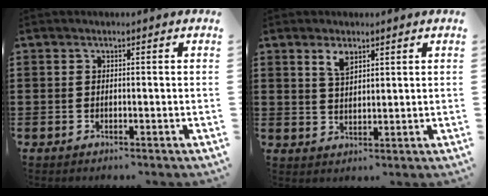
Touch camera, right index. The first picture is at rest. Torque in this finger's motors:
{"motor_torque": [0.24, -0.15, 0.17, 0.08]}